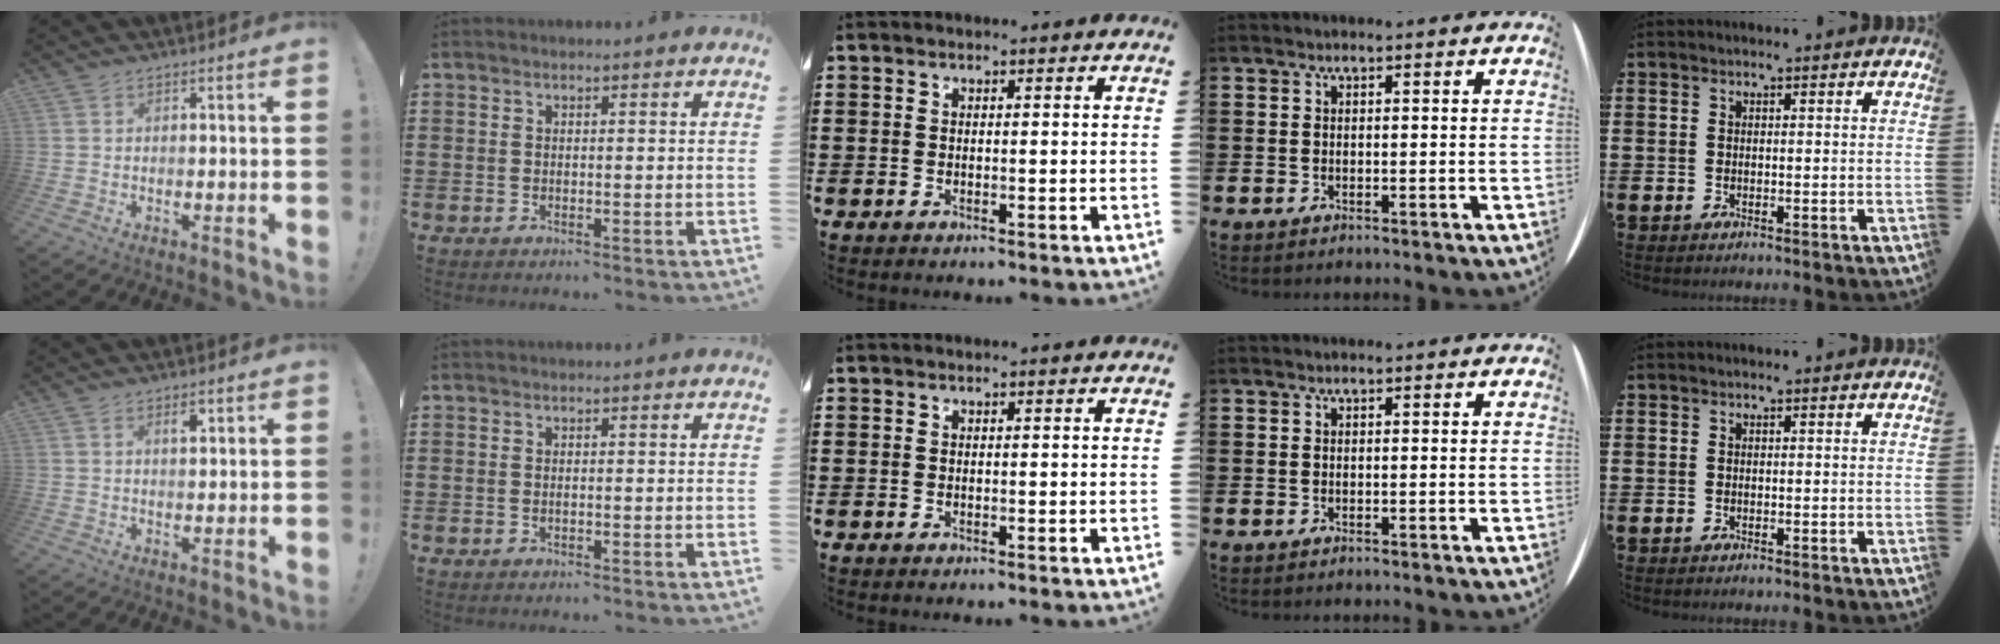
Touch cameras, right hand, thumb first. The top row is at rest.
{"thumb": {"total": 2.7, "force": [1.7, 1.1, 1.8], "torque": [-0.009, -0.010, 0.023]}}